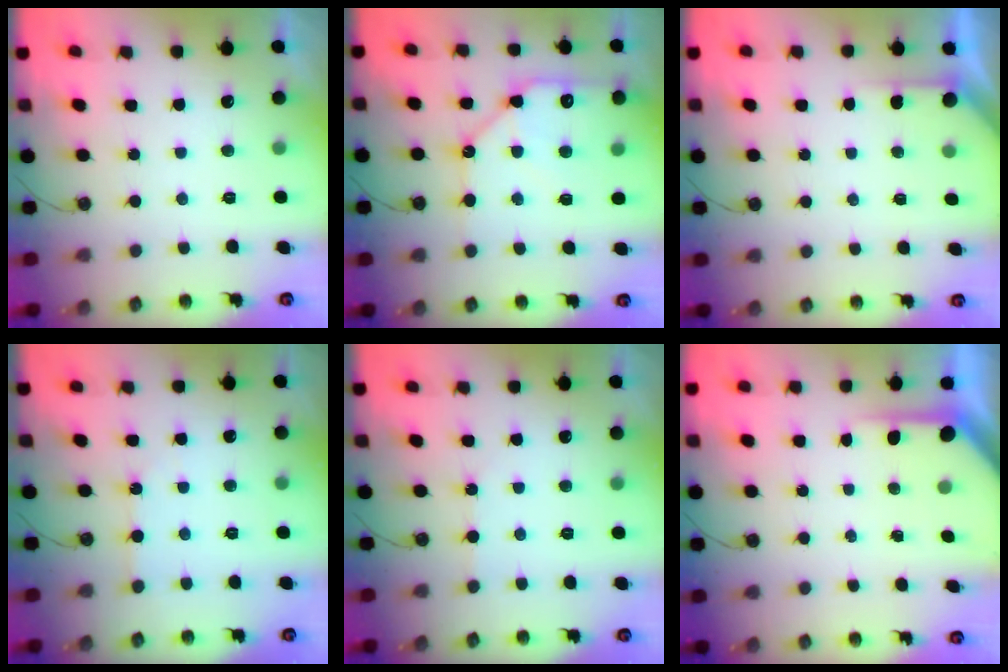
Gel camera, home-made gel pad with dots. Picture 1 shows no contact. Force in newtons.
{"total": 13.8, "press": 13.7, "slide": 1.5}
{"total": 2.9, "press": 2.9, "slide": 0.2}
{"total": 4.1, "press": 4.1, "slide": 0.3}
{"total": 1.3, "press": 1.2, "slide": 0.3}
{"total": 5.1, "press": 5.1, "slide": 0.5}